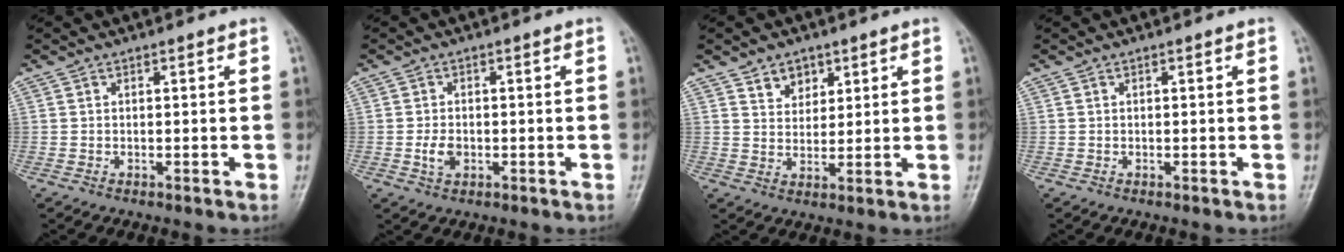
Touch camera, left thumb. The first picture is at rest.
{"total": 2.9, "force": [-0.6, 2.1, 2.0], "torque": [-0.033, 0.002, -0.011]}
{"total": 4.7, "force": [3.0, 3.3, 1.6], "torque": [0.000, -0.021, 0.054]}
{"total": 0.0}